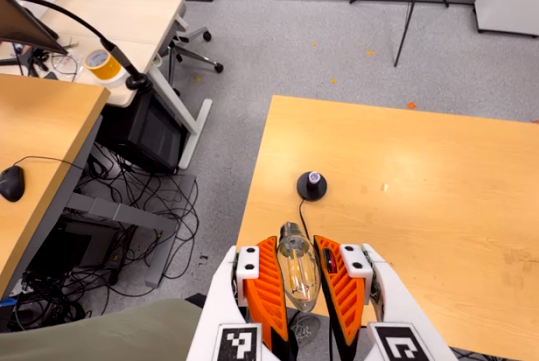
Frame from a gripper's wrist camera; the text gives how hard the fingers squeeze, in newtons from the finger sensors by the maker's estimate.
{"total": 19.7, "left": 21.3, "right": 18.0}